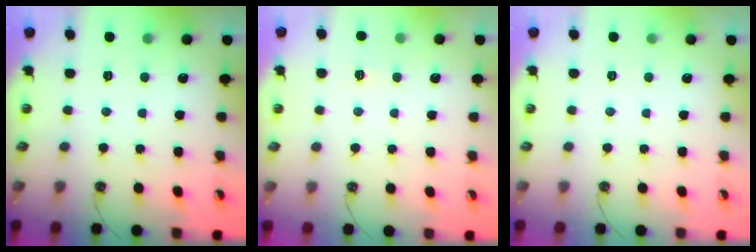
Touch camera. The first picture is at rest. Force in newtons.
{"total": 2.3, "press": 2.3, "slide": 0.3}
{"total": 0.0}